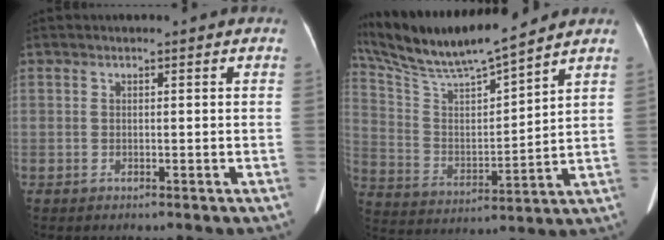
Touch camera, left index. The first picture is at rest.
{"total": 16.6, "force": [14.7, -0.1, 7.6], "torque": [-0.151, 0.009, 0.273]}